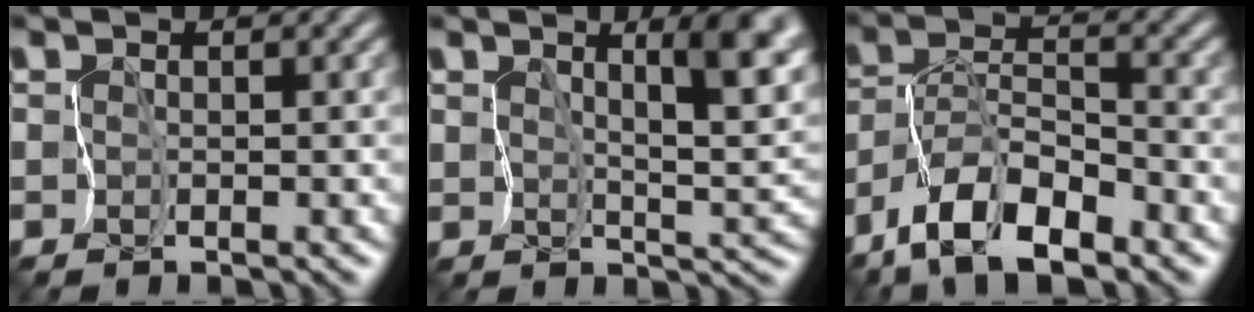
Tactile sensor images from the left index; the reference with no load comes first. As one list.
[{"total": 6.7, "force": [3.4, 2.1, 5.4], "torque": [-0.070, -0.002, 0.057]}, {"total": 7.8, "force": [-5.7, 2.6, 4.6], "torque": [-0.082, 0.009, -0.108]}]